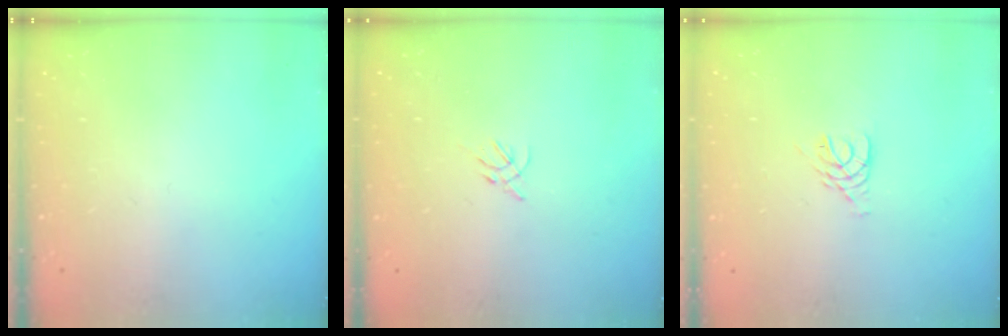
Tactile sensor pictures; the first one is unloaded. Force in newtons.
{"total": 2.3, "press": 2.2, "slide": 0.6}
{"total": 4.4, "press": 4.4, "slide": 0.6}